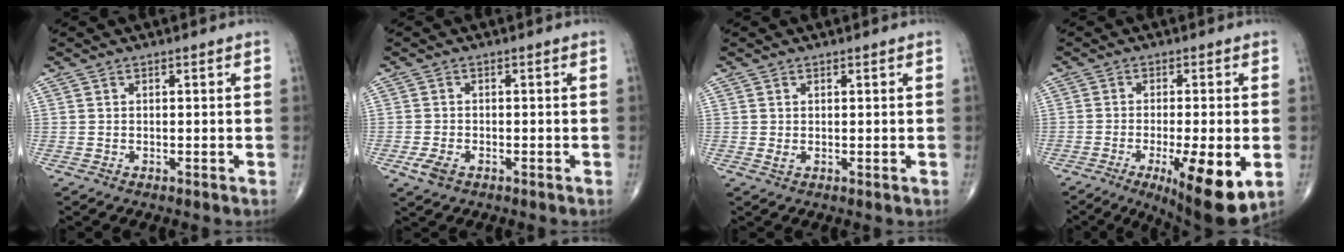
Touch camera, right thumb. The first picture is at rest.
{"total": 3.1, "force": [-1.5, 1.8, 2.1], "torque": [-0.049, 0.000, -0.025]}
{"total": 0.9, "force": [0.1, 0.3, 0.9], "torque": [-0.019, -0.001, 0.006]}
{"total": 14.1, "force": [-4.5, 3.5, 12.9], "torque": [-0.180, -0.017, -0.058]}